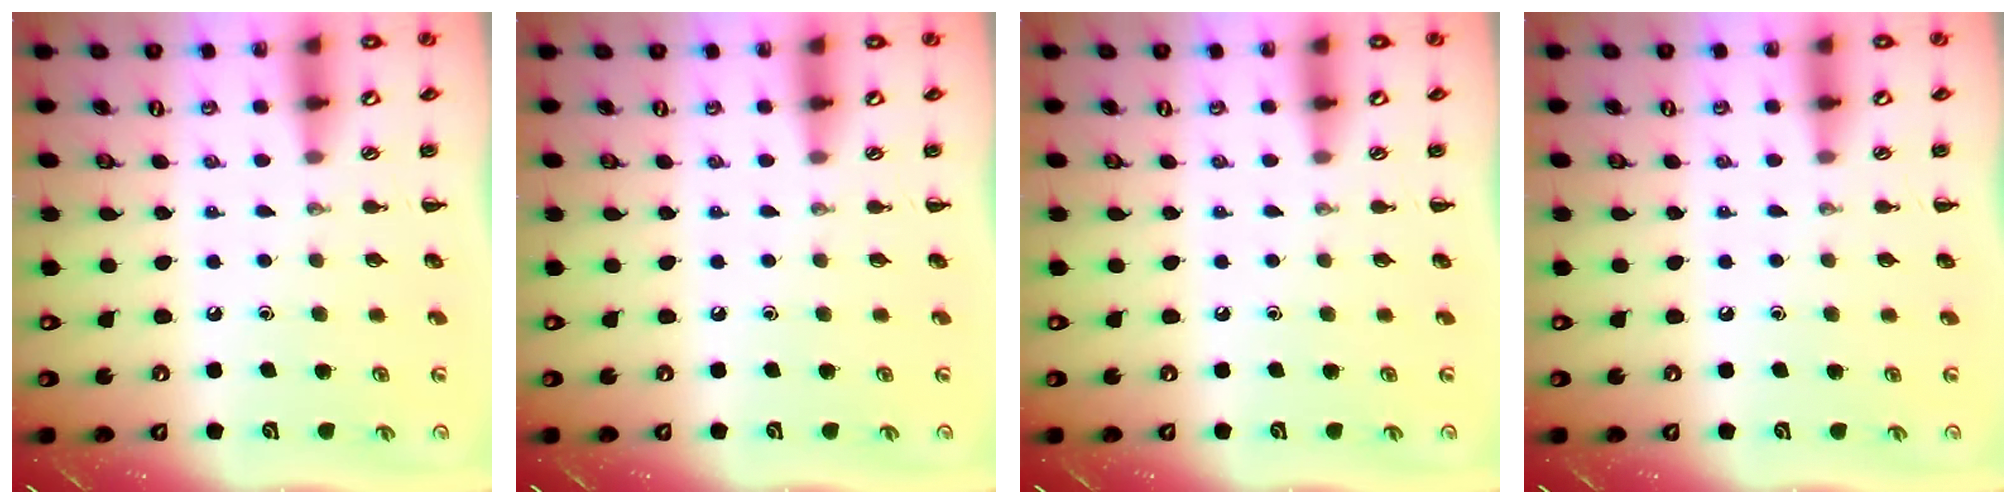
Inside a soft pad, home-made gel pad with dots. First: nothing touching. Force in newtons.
{"total": 0.0}
{"total": 0.0}
{"total": 0.5, "press": 0.1, "slide": 0.5}